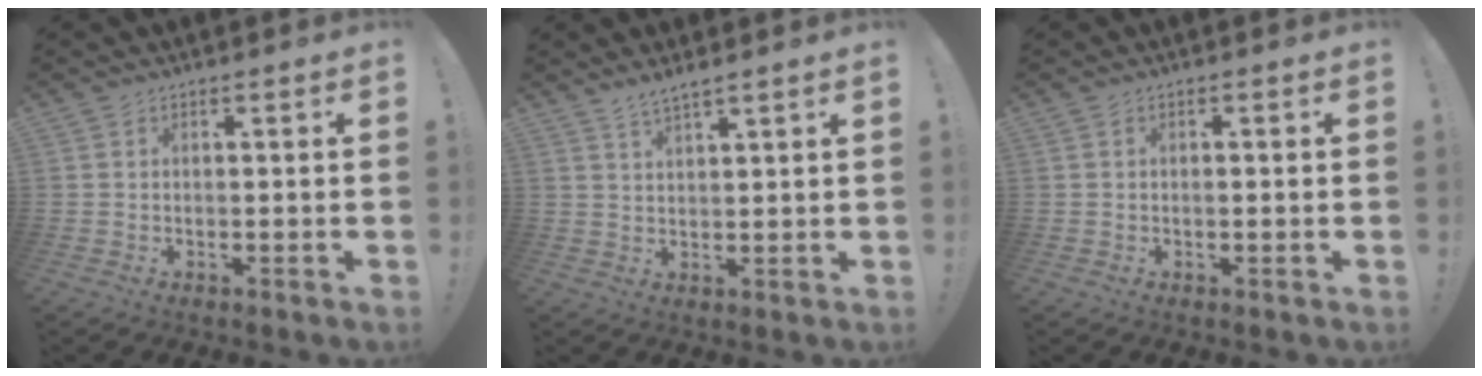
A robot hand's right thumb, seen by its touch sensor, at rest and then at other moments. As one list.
[{"total": 3.1, "force": [2.7, -0.2, 1.5], "torque": [-0.033, -0.016, 0.048]}, {"total": 0.6, "force": [-0.3, 0.0, 0.5], "torque": [0.000, -0.003, -0.008]}]